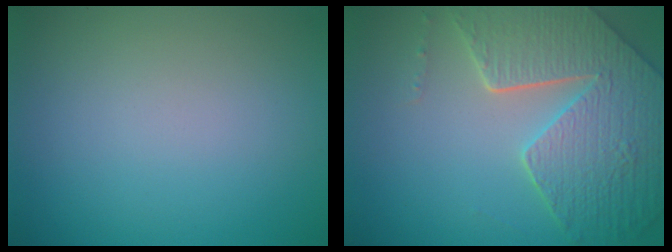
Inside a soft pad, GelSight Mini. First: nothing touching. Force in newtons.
{"total": 8.2, "press": 5.9, "slide": 5.6}